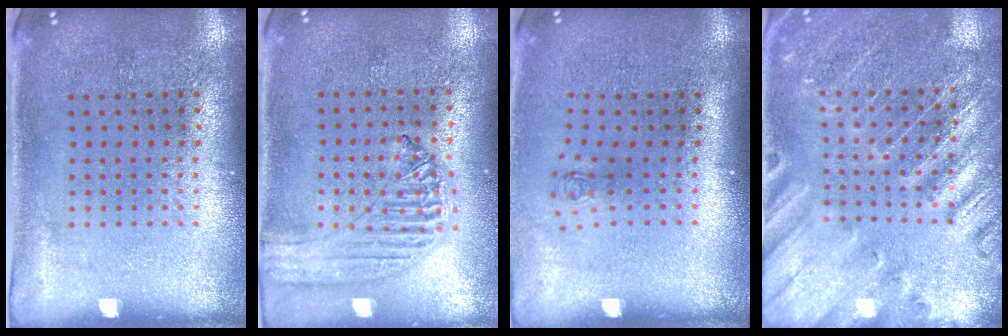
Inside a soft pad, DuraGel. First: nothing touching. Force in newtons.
{"total": 1.2, "press": 1.2, "slide": 0.1}
{"total": 0.7, "press": 0.3, "slide": 0.7}
{"total": 2.6, "press": 2.6, "slide": 0.2}